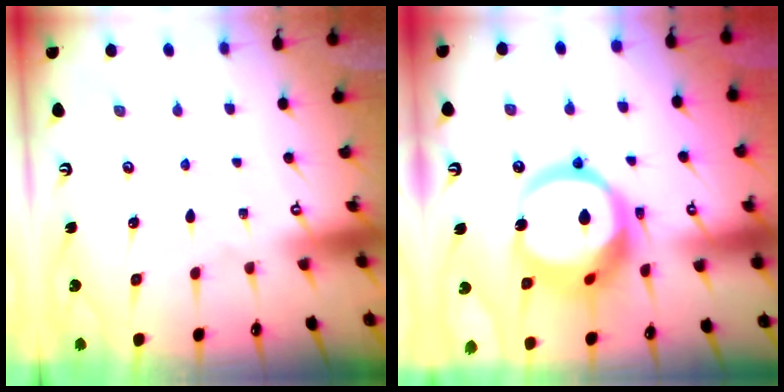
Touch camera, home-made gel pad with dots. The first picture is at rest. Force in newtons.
{"total": 16.8, "press": 16.7, "slide": 1.8}